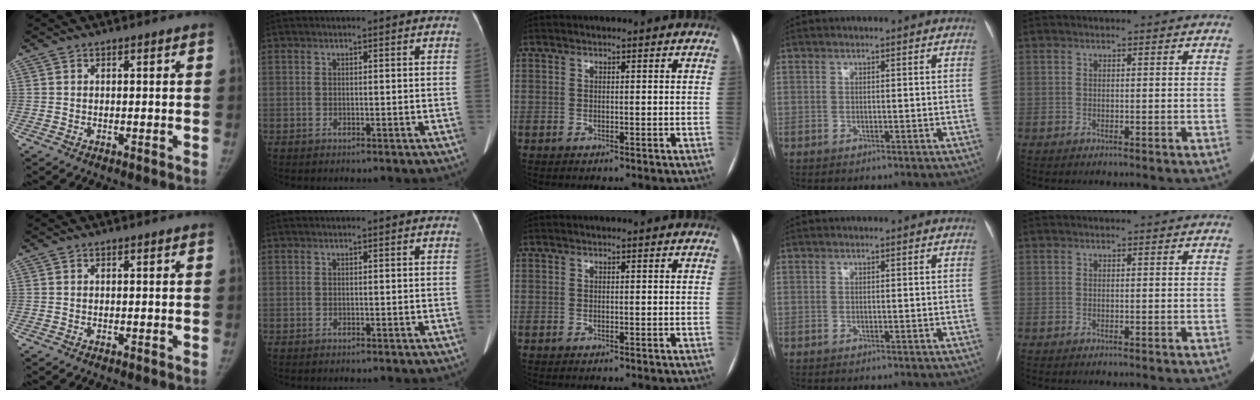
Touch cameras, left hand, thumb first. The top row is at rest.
{}